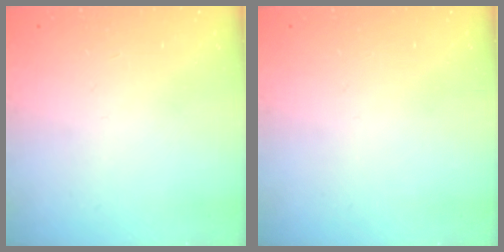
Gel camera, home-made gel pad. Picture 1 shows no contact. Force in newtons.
{"total": 0.0}